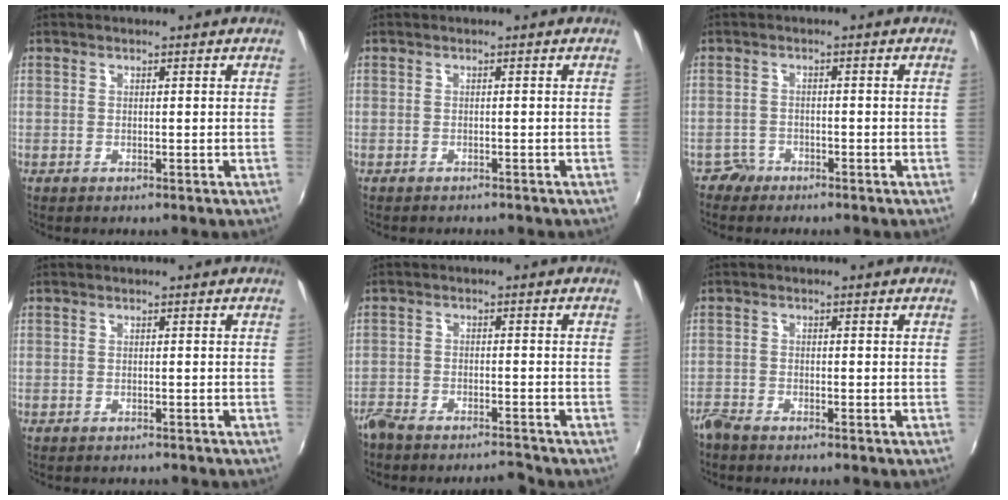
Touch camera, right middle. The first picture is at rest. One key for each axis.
{"total": 1.7, "fx": -1.6, "fy": 0.5, "fz": 0.4, "tx": -0.013, "ty": -0.010, "tz": -0.023}
{"total": 2.5, "fx": -1.9, "fy": 1.5, "fz": -0.3, "tx": 0.002, "ty": 0.007, "tz": -0.037}
{"total": 2.0, "fx": -1.8, "fy": 0.5, "fz": 0.5, "tx": -0.015, "ty": -0.012, "tz": -0.027}
{"total": 7.0, "fx": -6.7, "fy": 1.3, "fz": 1.8, "tx": -0.059, "ty": -0.001, "tz": -0.113}
{"total": 3.7, "fx": -3.4, "fy": 0.9, "fz": 1.1, "tx": -0.034, "ty": -0.014, "tz": -0.070}